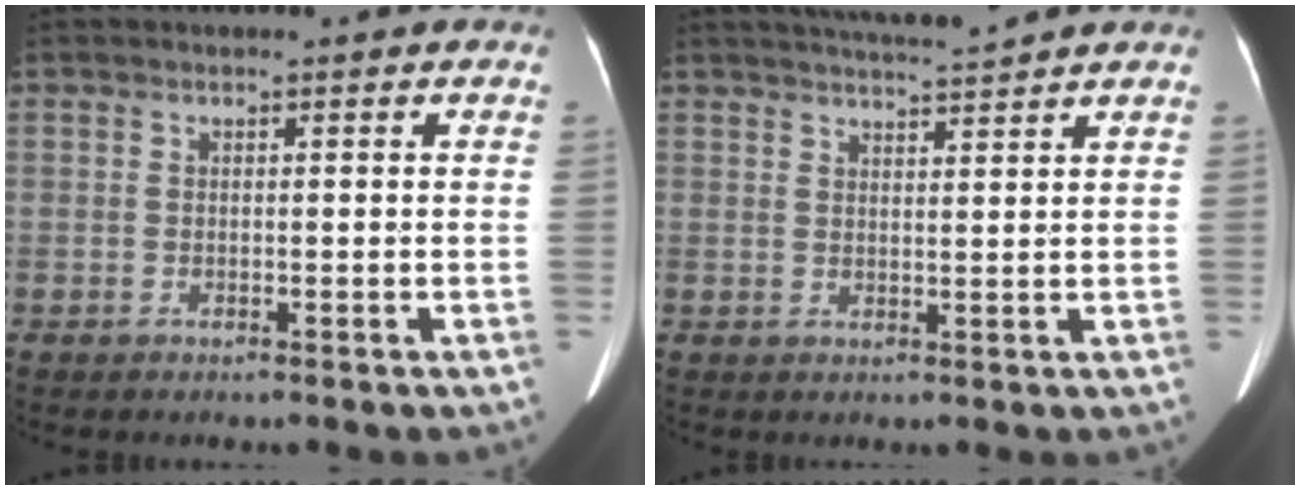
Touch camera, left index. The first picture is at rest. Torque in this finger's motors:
{"motor_torque": [0.02, -0.32, 0.01, 0.00]}